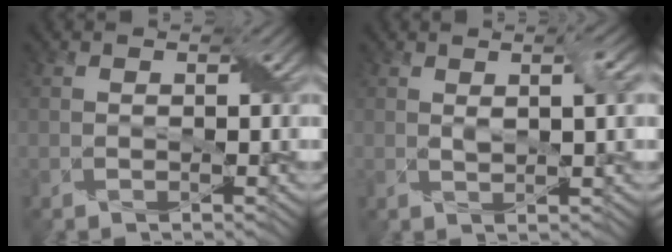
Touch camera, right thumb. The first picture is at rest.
{"total": 2.5, "force": [0.8, 0.5, 2.3], "torque": [-0.041, 0.000, 0.017]}